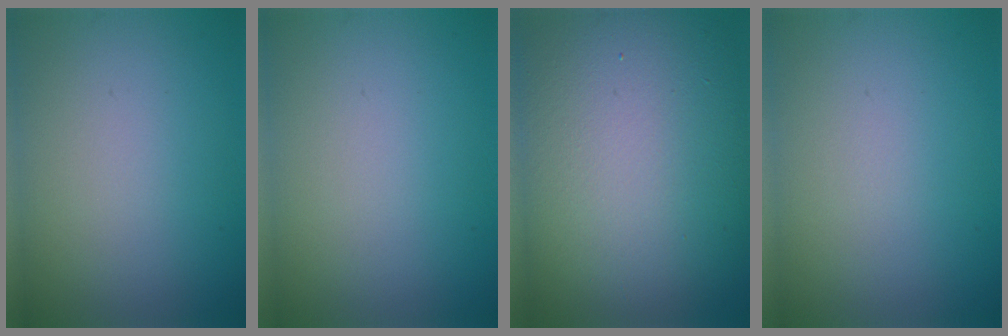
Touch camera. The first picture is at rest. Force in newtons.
{"total": 0.0}
{"total": 16.3, "press": 16.3, "slide": 1.0}
{"total": 0.0}